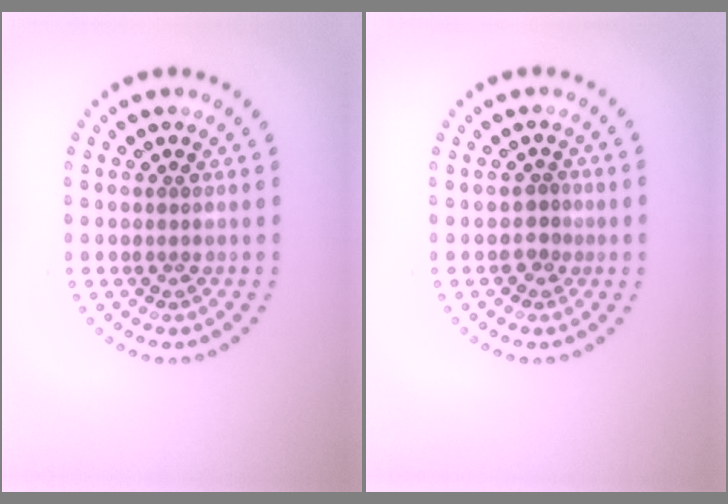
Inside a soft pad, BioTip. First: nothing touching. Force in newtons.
{"total": 1.1, "press": 0.9, "slide": 0.7}